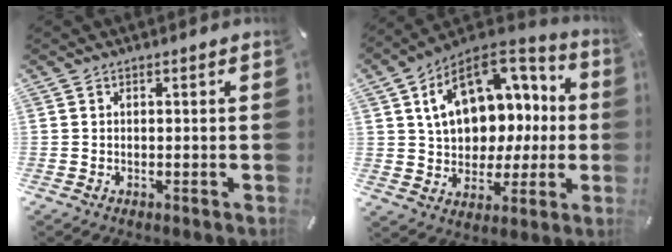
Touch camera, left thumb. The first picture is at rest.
{"total": 17.1, "force": [4.9, 12.9, 10.1], "torque": [-0.163, -0.019, 0.096]}